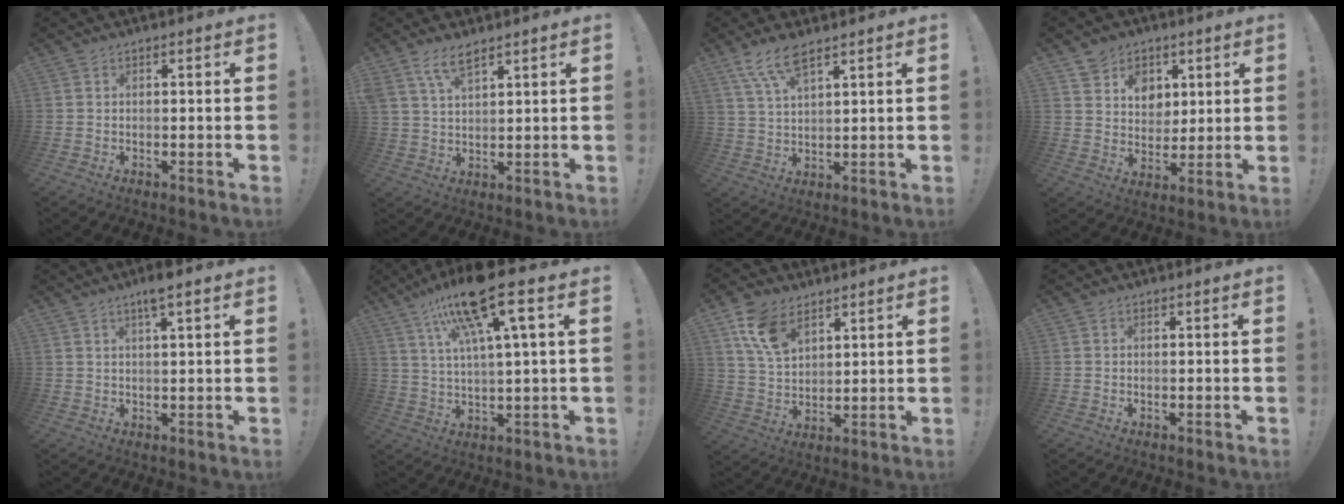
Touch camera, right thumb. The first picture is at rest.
{"total": 6.2, "force": [4.4, 2.2, 3.7], "torque": [-0.074, -0.013, 0.083]}
{"total": 8.2, "force": [5.9, 2.4, 5.3], "torque": [-0.104, -0.020, 0.110]}
{"total": 10.2, "force": [5.6, 8.3, 2.3], "torque": [-0.035, -0.038, 0.112]}
{"total": 5.0, "force": [3.1, 0.3, 3.9], "torque": [-0.057, -0.010, 0.046]}
{"total": 17.6, "force": [9.5, 2.3, 14.6], "torque": [-0.253, -0.040, 0.144]}
{"total": 11.7, "force": [6.9, 6.9, 6.4], "torque": [-0.119, -0.022, 0.137]}
{"total": 0.0}